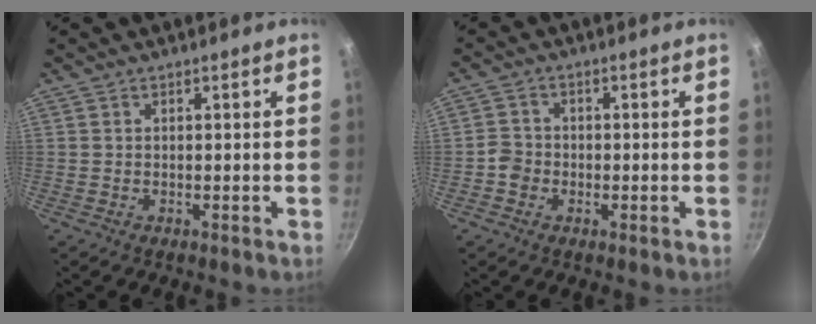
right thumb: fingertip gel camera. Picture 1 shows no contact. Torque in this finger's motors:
{"motor_torque": [0.85, 0.59, -0.21, -0.01, 0.15]}